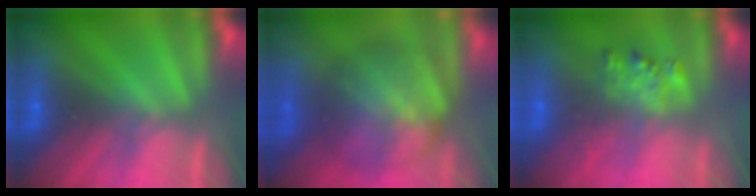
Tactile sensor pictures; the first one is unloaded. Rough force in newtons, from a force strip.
{"total": 8.9}
{"total": 2.2}